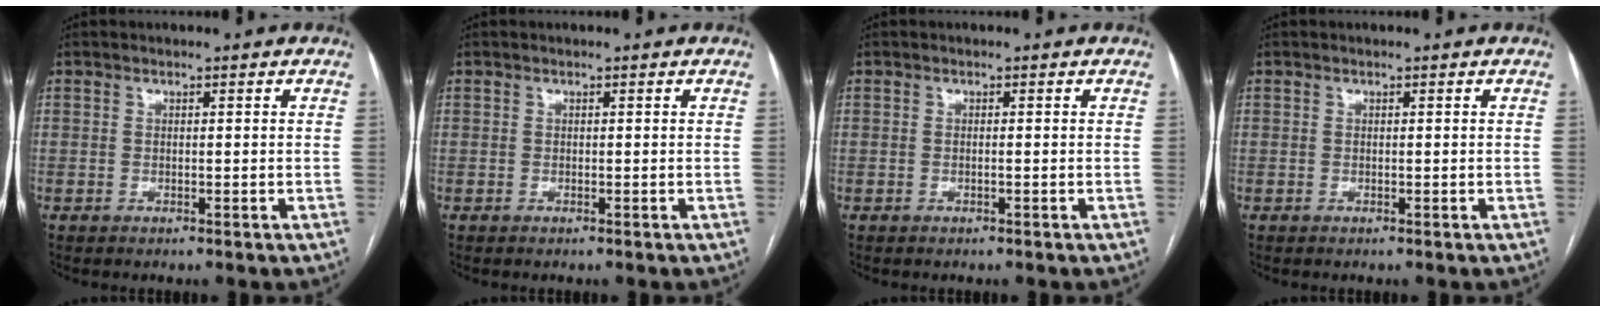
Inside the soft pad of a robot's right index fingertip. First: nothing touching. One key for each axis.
{"total": 0.0}
{"total": 0.0}
{"total": 0.0}